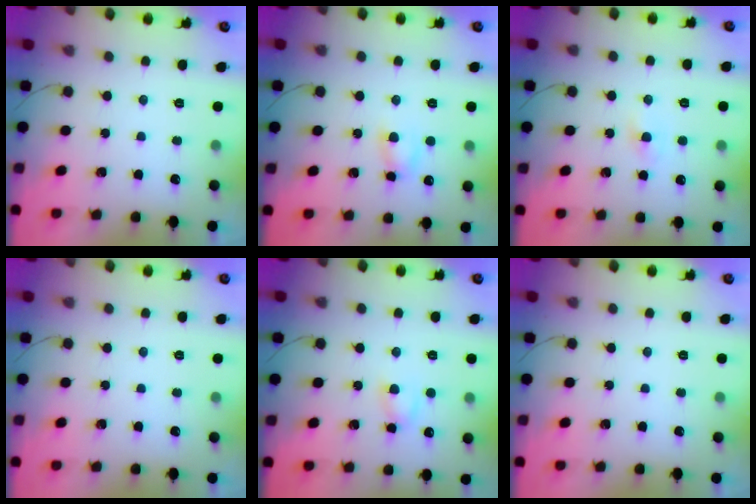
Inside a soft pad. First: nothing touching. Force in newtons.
{"total": 3.9, "press": 3.7, "slide": 1.1}
{"total": 2.1, "press": 1.9, "slide": 0.7}
{"total": 0.0}
{"total": 3.6, "press": 3.4, "slide": 1.1}
{"total": 0.0}